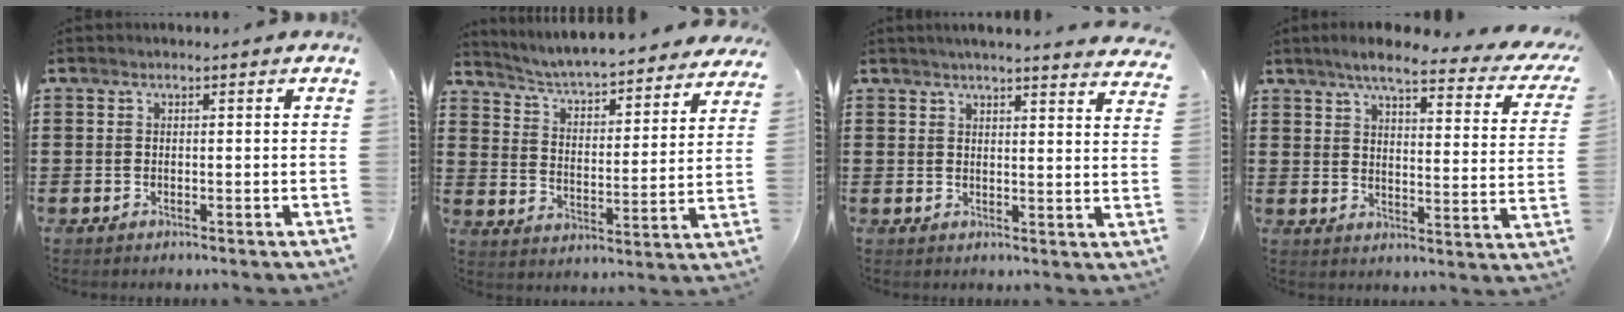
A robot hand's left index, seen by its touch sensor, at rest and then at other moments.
{"total": 4.7, "force": [4.6, -0.3, 1.0], "torque": [-0.042, -0.041, 0.071]}
{"total": 3.3, "force": [3.2, -0.3, 0.4], "torque": [-0.018, -0.014, 0.059]}
{"total": 6.7, "force": [5.3, 0.6, 4.0], "torque": [-0.081, -0.030, 0.085]}